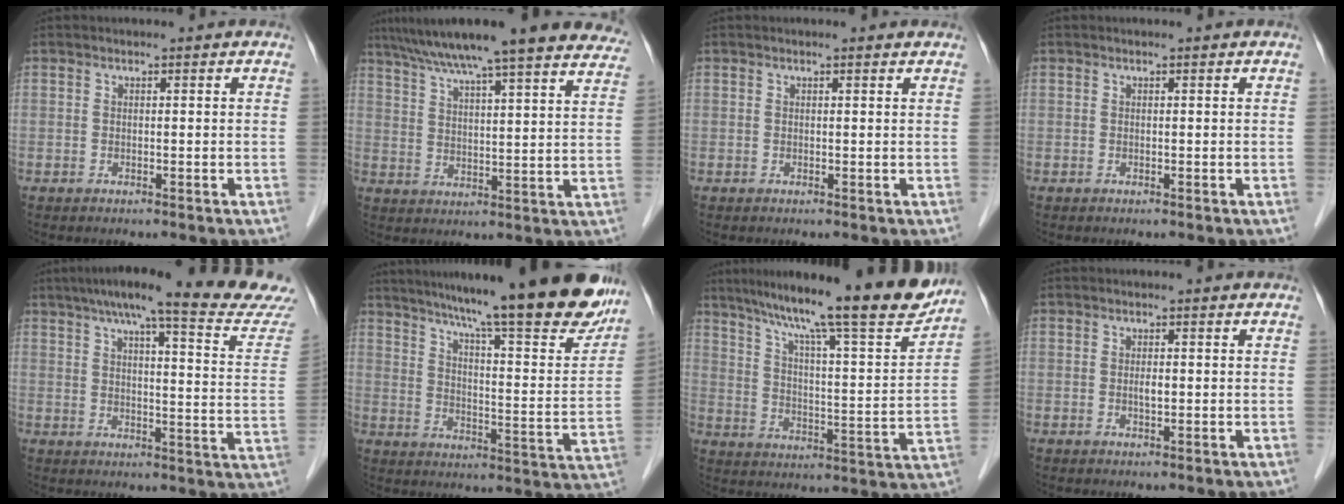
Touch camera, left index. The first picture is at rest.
{"total": 26.8, "force": [23.0, 2.2, 13.5], "torque": [-0.210, -0.012, 0.294]}
{"total": 1.0, "force": [0.9, 0.1, 0.5], "torque": [-0.011, 0.006, 0.010]}
{"total": 0.0}
{"total": 22.9, "force": [20.4, 0.0, 10.5], "torque": [-0.150, -0.044, 0.246]}
{"total": 25.3, "force": [21.4, 1.9, 13.4], "torque": [-0.203, -0.054, 0.283]}
{"total": 21.3, "force": [17.7, 1.0, 11.8], "torque": [-0.189, -0.015, 0.254]}
{"total": 1.1, "force": [-0.1, 0.4, 1.1], "torque": [-0.020, -0.002, -0.002]}